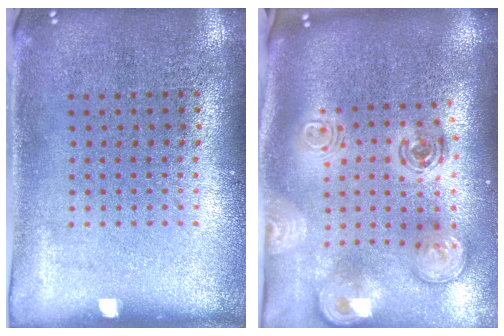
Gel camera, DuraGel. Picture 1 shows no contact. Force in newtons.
{"total": 2.9, "press": 2.0, "slide": 2.1}